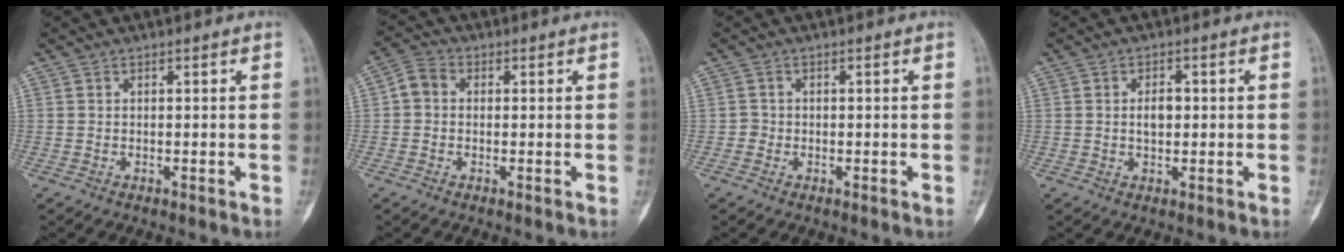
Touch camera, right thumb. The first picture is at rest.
{"total": 3.8, "force": [0.1, 3.1, 2.2], "torque": [-0.031, 0.014, -0.009]}
{"total": 1.2, "force": [-0.4, 1.1, 0.1], "torque": [0.008, 0.007, -0.012]}
{"total": 3.2, "force": [0.1, 2.0, 2.5], "torque": [-0.035, 0.002, 0.002]}